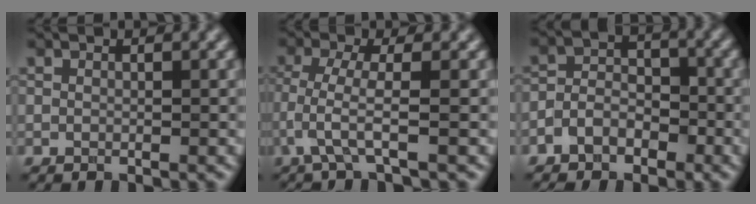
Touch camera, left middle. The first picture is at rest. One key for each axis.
{"total": 3.3, "fx": -1.3, "fy": 0.2, "fz": 3.0, "tx": -0.061, "ty": 0.000, "tz": -0.033}
{"total": 3.4, "fx": -2.1, "fy": 2.2, "fz": 1.5, "tx": -0.028, "ty": 0.006, "tz": -0.044}